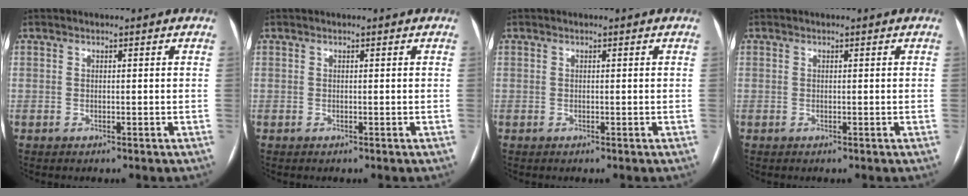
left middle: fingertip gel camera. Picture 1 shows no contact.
{"total": 0.0}
{"total": 0.0}
{"total": 0.0}